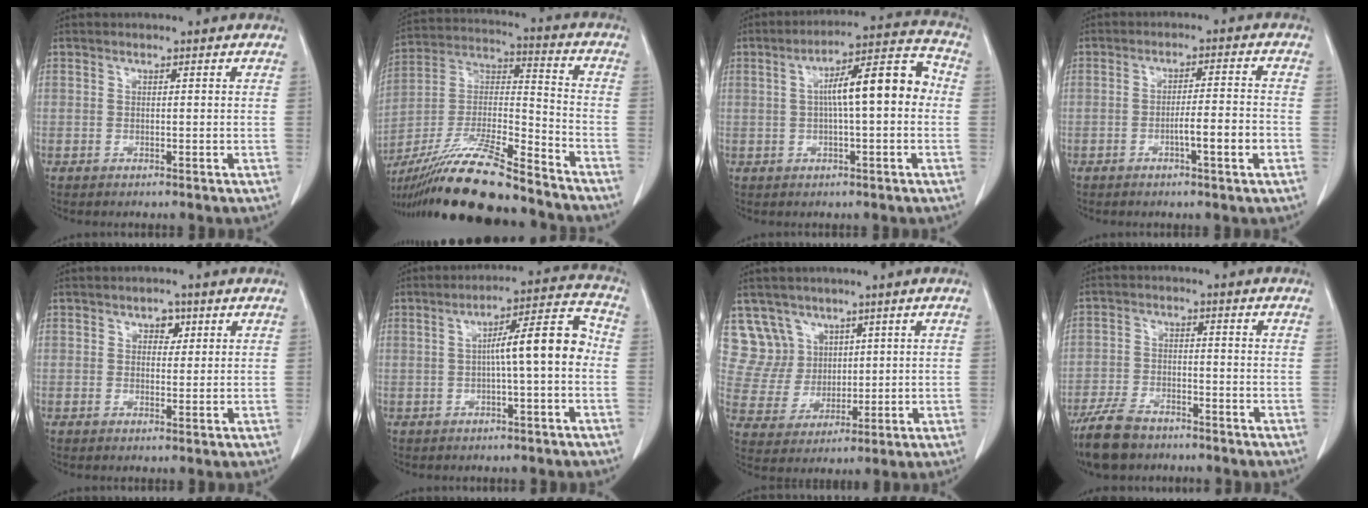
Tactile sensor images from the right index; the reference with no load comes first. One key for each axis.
{"total": 21.3, "fx": -17.7, "fy": 2.2, "fz": 11.6, "tx": -0.243, "ty": -0.019, "tz": -0.318}
{"total": 10.7, "fx": 0.4, "fy": 2.0, "fz": 10.5, "tx": -0.163, "ty": 0.037, "tz": 0.005}
{"total": 5.6, "fx": -2.0, "fy": 0.1, "fz": 5.2, "tx": -0.079, "ty": 0.002, "tz": -0.031}
{"total": 2.2, "fx": 0.9, "fy": 1.5, "fz": 1.2, "tx": -0.013, "ty": 0.003, "tz": 0.012}
{"total": 8.8, "fx": -0.7, "fy": 0.7, "fz": 8.7, "tx": -0.126, "ty": 0.029, "tz": -0.013}
{"total": 7.7, "fx": 4.5, "fy": 6.2, "fz": -0.1, "tx": -0.002, "ty": 0.020, "tz": 0.102}
{"total": 7.9, "fx": -6.3, "fy": 3.4, "fz": 3.4, "tx": -0.073, "ty": -0.012, "tz": -0.115}